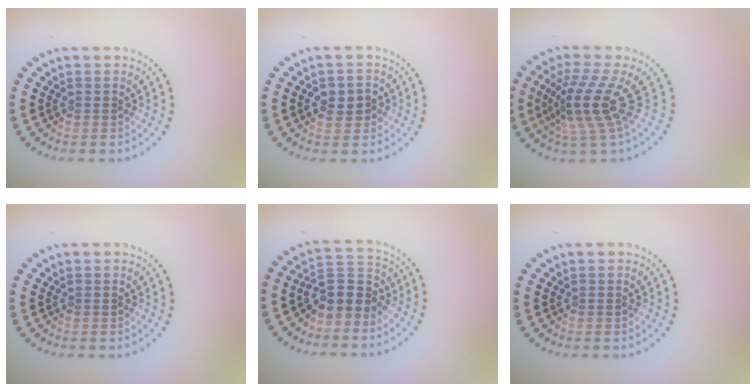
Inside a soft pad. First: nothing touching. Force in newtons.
{"total": 2.4, "press": 2.3, "slide": 0.4}
{"total": 4.4, "press": 2.9, "slide": 3.2}
{"total": 0.0}
{"total": 3.8, "press": 3.5, "slide": 1.6}
{"total": 0.0}